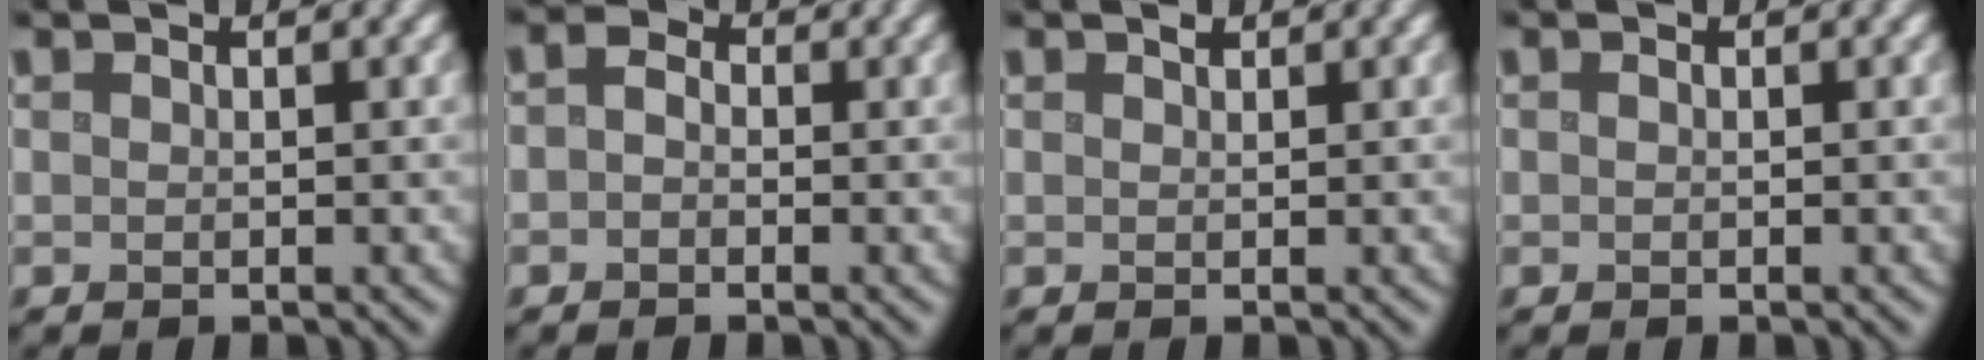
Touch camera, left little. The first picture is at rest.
{"total": 1.5, "force": [-0.3, 1.1, 1.0], "torque": [-0.019, 0.004, -0.012]}
{"total": 0.5, "force": [0.4, 0.3, 0.2], "torque": [-0.004, -0.001, 0.007]}
{"total": 0.0}